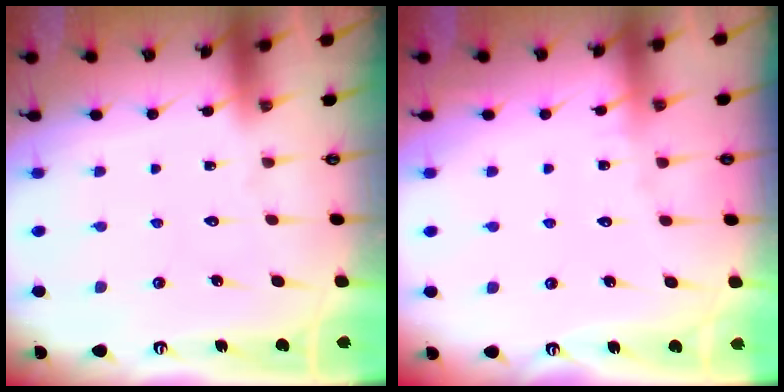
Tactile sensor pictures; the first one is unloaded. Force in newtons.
{"total": 2.5, "press": 2.5, "slide": 0.2}